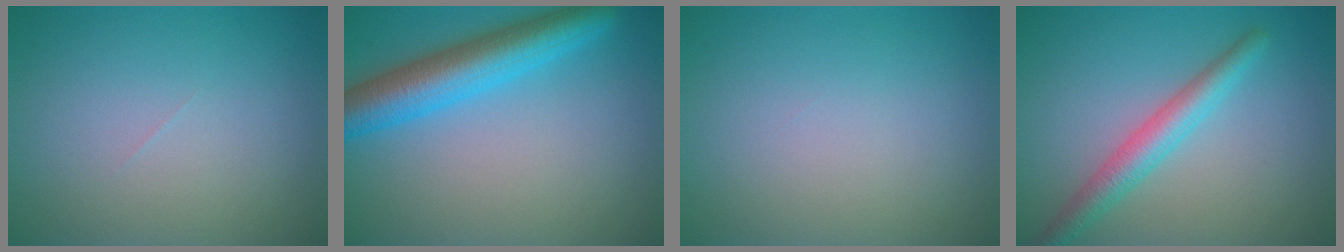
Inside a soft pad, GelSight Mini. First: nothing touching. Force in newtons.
{"total": 6.6, "press": 6.5, "slide": 0.3}
{"total": 0.0}
{"total": 3.5, "press": 3.5, "slide": 0.2}